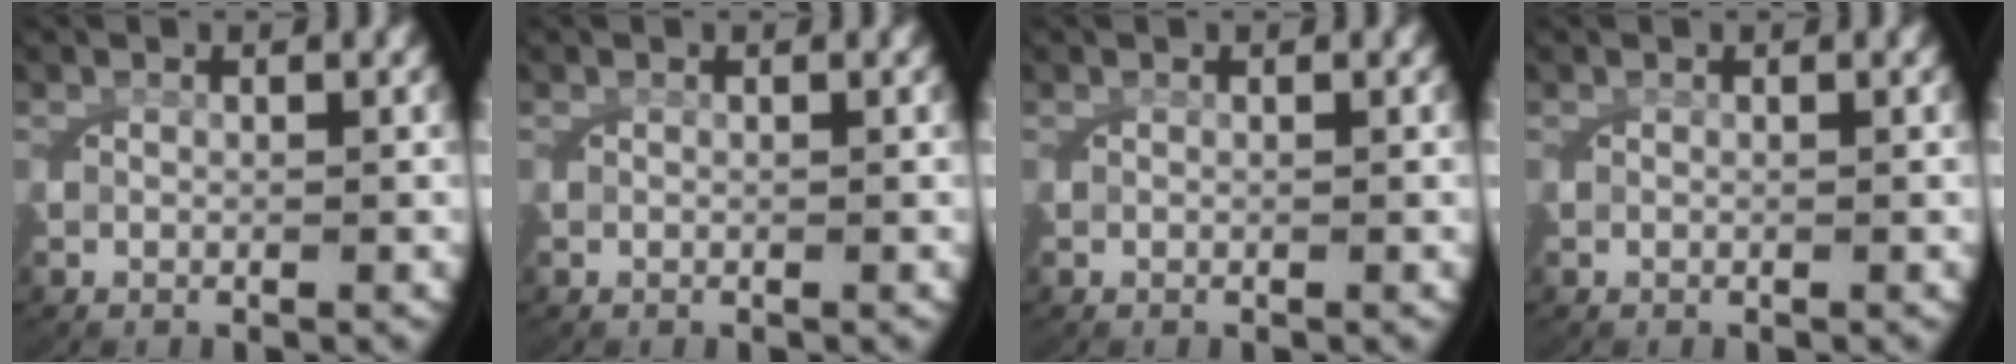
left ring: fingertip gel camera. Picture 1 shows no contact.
{"total": 0.0}
{"total": 0.0}
{"total": 0.0}